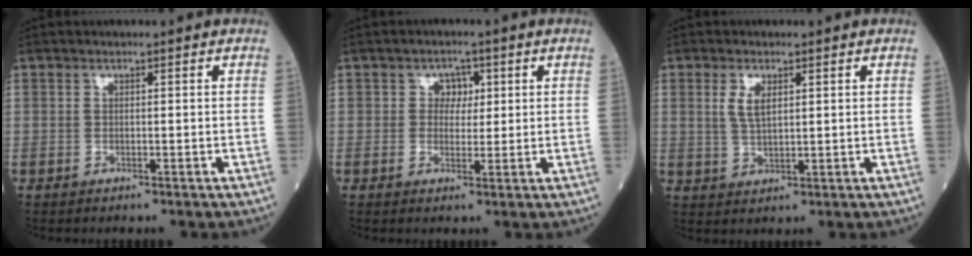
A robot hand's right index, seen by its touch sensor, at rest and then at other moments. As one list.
[{"total": 2.9, "force": [0.9, 2.3, 1.5], "torque": [-0.015, 0.004, 0.011]}, {"total": 3.6, "force": [1.4, 1.4, 3.0], "torque": [-0.066, 0.000, 0.030]}]